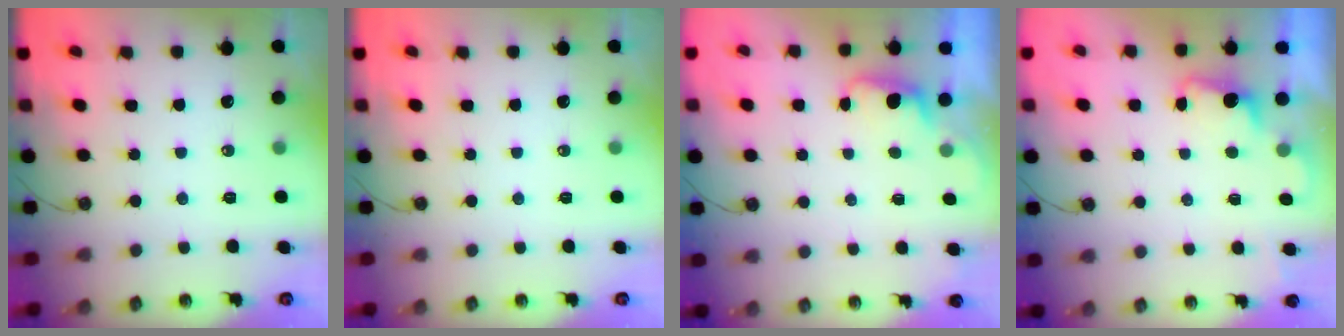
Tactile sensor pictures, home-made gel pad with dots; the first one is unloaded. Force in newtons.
{"total": 0.0}
{"total": 1.2, "press": 1.0, "slide": 0.7}
{"total": 1.8, "press": 1.5, "slide": 0.9}